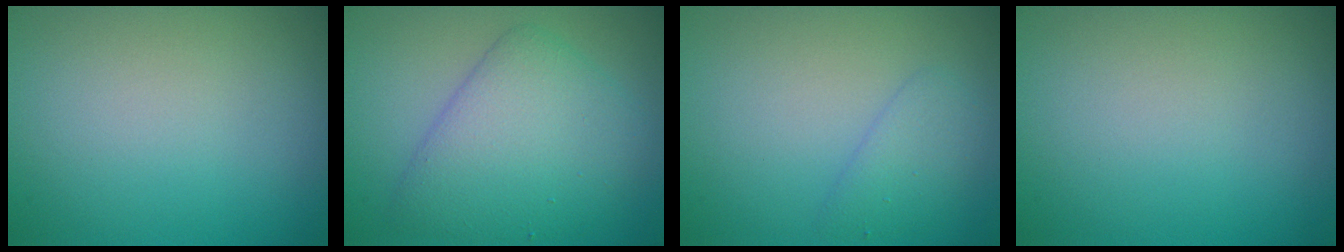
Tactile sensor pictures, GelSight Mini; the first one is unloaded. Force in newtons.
{"total": 6.2, "press": 6.2, "slide": 0.1}
{"total": 1.9, "press": 1.9, "slide": 0.1}
{"total": 0.0}